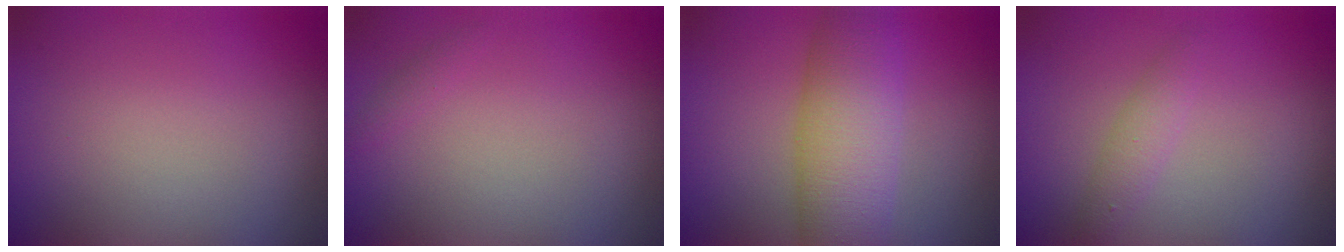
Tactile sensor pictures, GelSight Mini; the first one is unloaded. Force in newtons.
{"total": 0.6, "press": 0.6, "slide": 0.0}
{"total": 7.8, "press": 7.8, "slide": 0.1}
{"total": 1.6, "press": 1.6, "slide": 0.1}